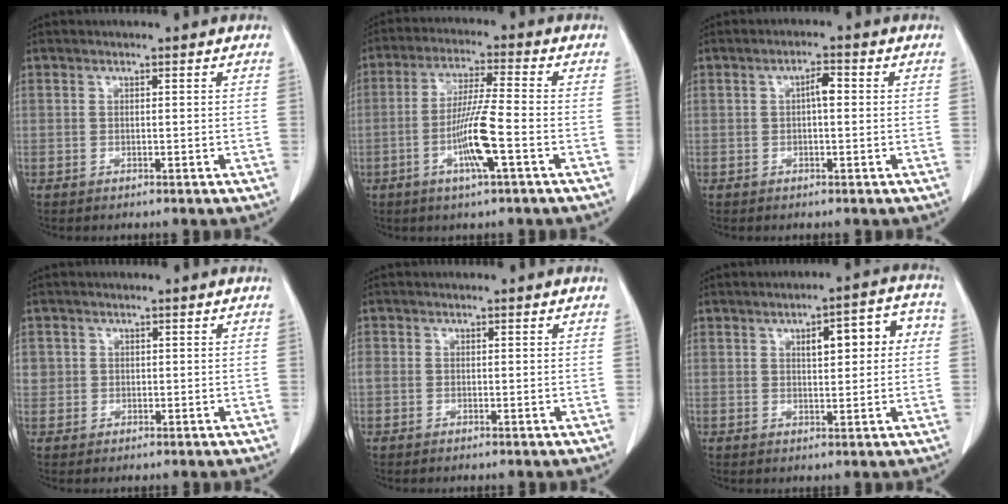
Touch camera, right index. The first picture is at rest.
{"total": 8.7, "force": [-2.8, -0.2, 8.2], "torque": [-0.159, -0.006, -0.055]}
{"total": 2.4, "force": [0.2, 0.7, 2.3], "torque": [-0.037, 0.006, 0.002]}
{"total": 1.9, "force": [0.4, 1.9, 0.1], "torque": [0.013, 0.003, 0.005]}
{"total": 1.0, "force": [0.0, 1.0, 0.3], "torque": [-0.007, 0.013, 0.002]}
{"total": 7.6, "force": [1.6, 2.4, 7.1], "torque": [-0.093, 0.030, 0.021]}